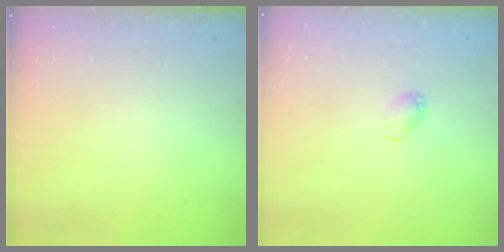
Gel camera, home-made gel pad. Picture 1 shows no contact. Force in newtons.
{"total": 3.4, "press": 3.3, "slide": 0.6}